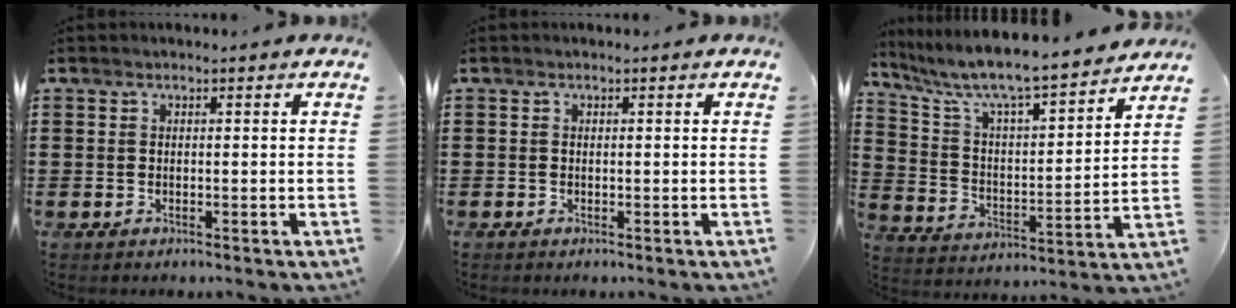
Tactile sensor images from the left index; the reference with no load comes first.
{"total": 0.0}
{"total": 6.8, "force": [6.2, 0.3, 2.9], "torque": [-0.087, -0.052, 0.098]}